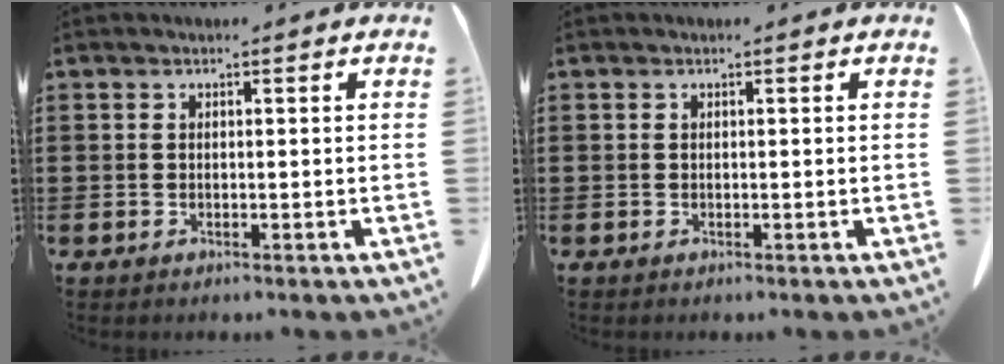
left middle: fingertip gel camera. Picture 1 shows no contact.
{"total": 0.0}